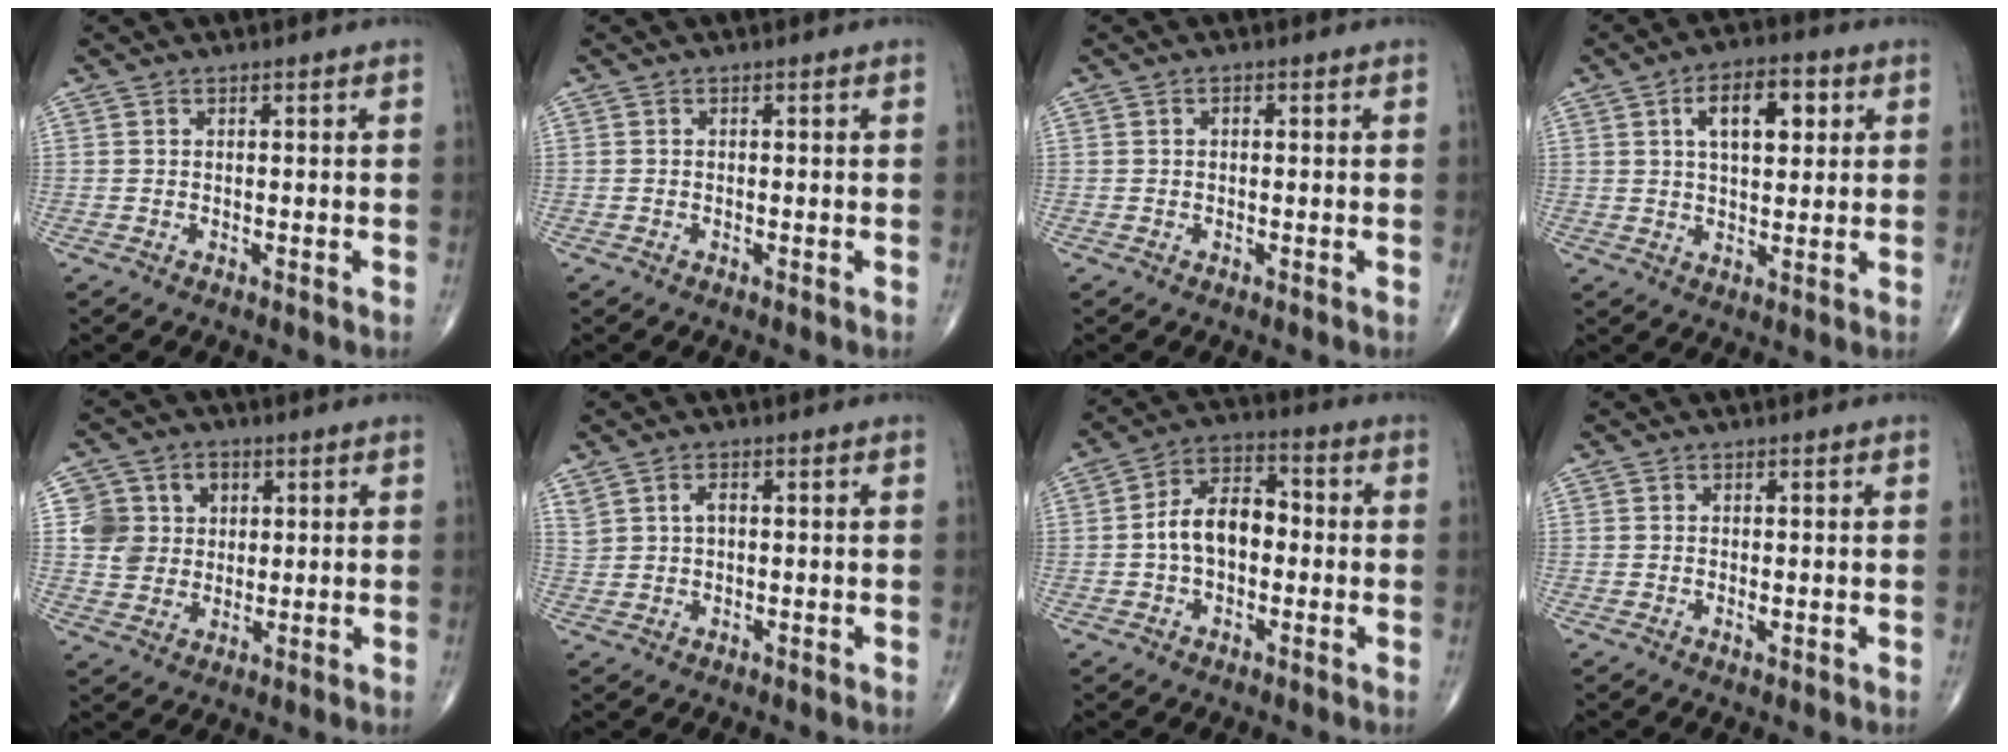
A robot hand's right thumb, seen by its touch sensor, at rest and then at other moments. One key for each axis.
{"total": 0.0}
{"total": 0.9, "fx": 0.2, "fy": 0.6, "fz": 0.7, "tx": -0.009, "ty": 0.004, "tz": 0.001}
{"total": 9.8, "fx": 3.2, "fy": 4.9, "fz": 7.9, "tx": -0.101, "ty": 0.002, "tz": 0.047}
{"total": 8.5, "fx": 2.0, "fy": 7.8, "fz": 2.6, "tx": -0.011, "ty": 0.000, "tz": 0.039}
{"total": 2.9, "fx": 1.0, "fy": 1.8, "fz": 2.0, "tx": -0.039, "ty": 0.004, "tz": 0.024}
{"total": 10.2, "fx": -0.6, "fy": 6.5, "fz": 7.8, "tx": -0.121, "ty": 0.035, "tz": -0.023}
{"total": 0.8, "fx": -0.1, "fy": 0.4, "fz": 0.7, "tx": -0.013, "ty": -0.002, "tz": -0.003}